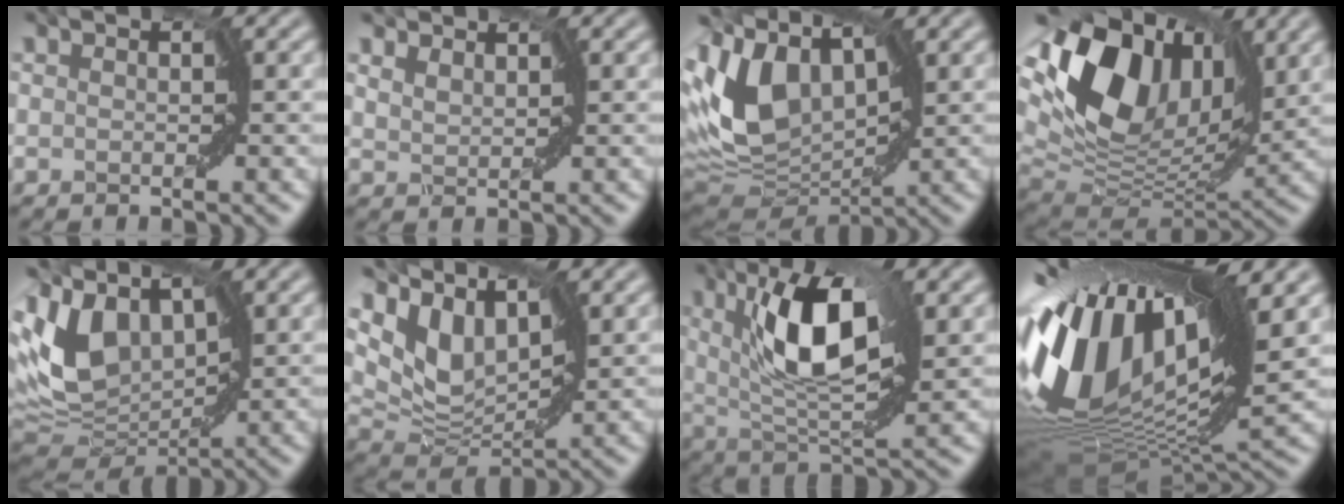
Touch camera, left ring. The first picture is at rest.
{"total": 2.1, "force": [1.9, 0.8, 0.3], "torque": [-0.019, -0.001, 0.026]}
{"total": 9.9, "force": [3.6, 6.0, 7.1], "torque": [-0.162, 0.007, 0.062]}
{"total": 13.3, "force": [4.5, 8.4, 9.2], "torque": [-0.178, 0.011, 0.076]}
{"total": 8.9, "force": [3.3, 5.7, 6.0], "torque": [-0.151, 0.001, 0.062]}
{"total": 6.0, "force": [4.0, 3.1, 3.2], "torque": [-0.079, -0.005, 0.077]}
{"total": 8.3, "force": [2.5, 2.8, 7.4], "torque": [-0.132, -0.001, 0.040]}
{"total": 17.7, "force": [4.1, 7.7, 15.5], "torque": [-0.310, 0.011, 0.048]}